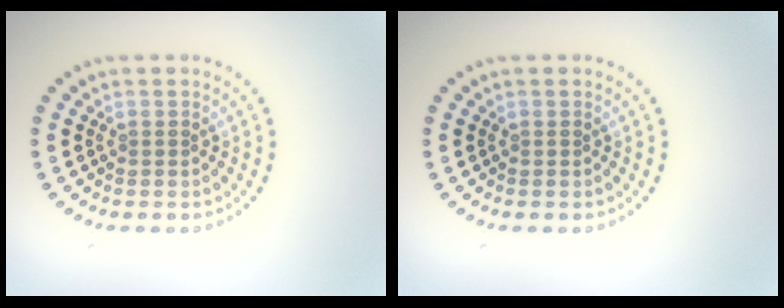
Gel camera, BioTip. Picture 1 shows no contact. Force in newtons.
{"total": 0.0}